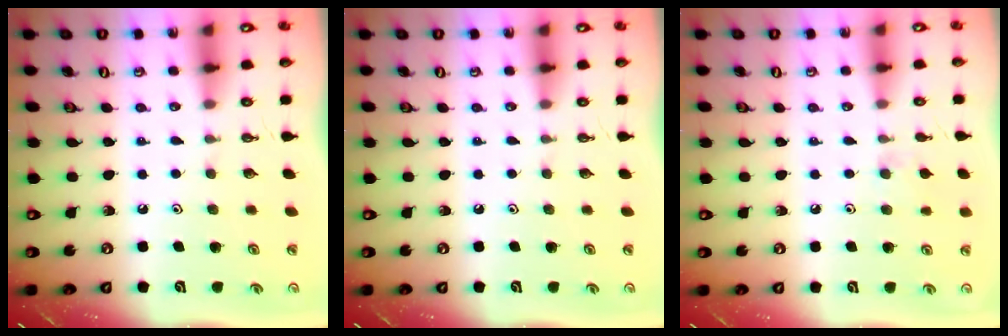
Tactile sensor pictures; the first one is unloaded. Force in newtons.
{"total": 0.0}
{"total": 4.8, "press": 4.8, "slide": 0.7}